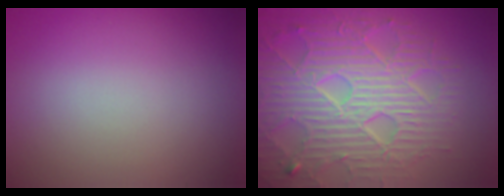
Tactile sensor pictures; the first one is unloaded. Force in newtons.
{"total": 8.9, "press": 6.1, "slide": 6.5}